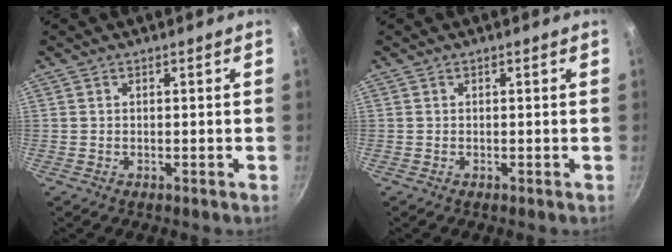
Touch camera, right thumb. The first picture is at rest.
{"total": 0.0}